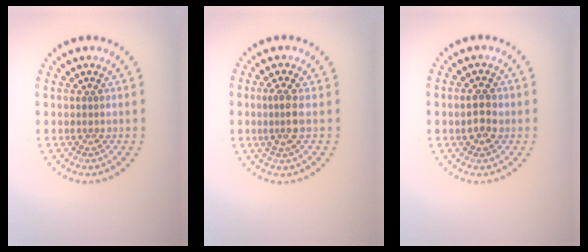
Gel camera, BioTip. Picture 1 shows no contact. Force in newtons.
{"total": 2.1, "press": 1.7, "slide": 1.2}
{"total": 2.3, "press": 2.3, "slide": 0.2}